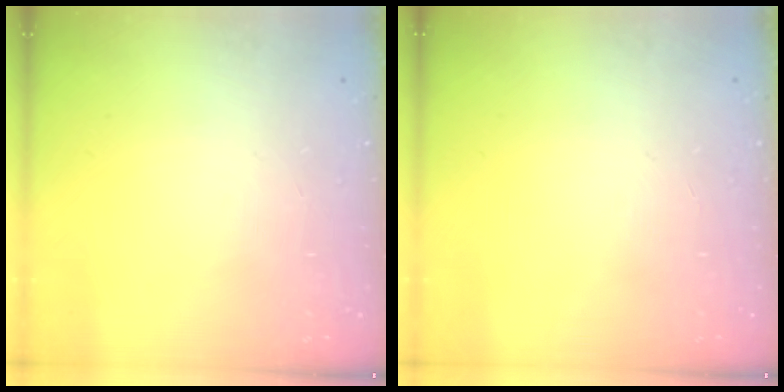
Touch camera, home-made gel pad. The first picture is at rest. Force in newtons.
{"total": 0.0}